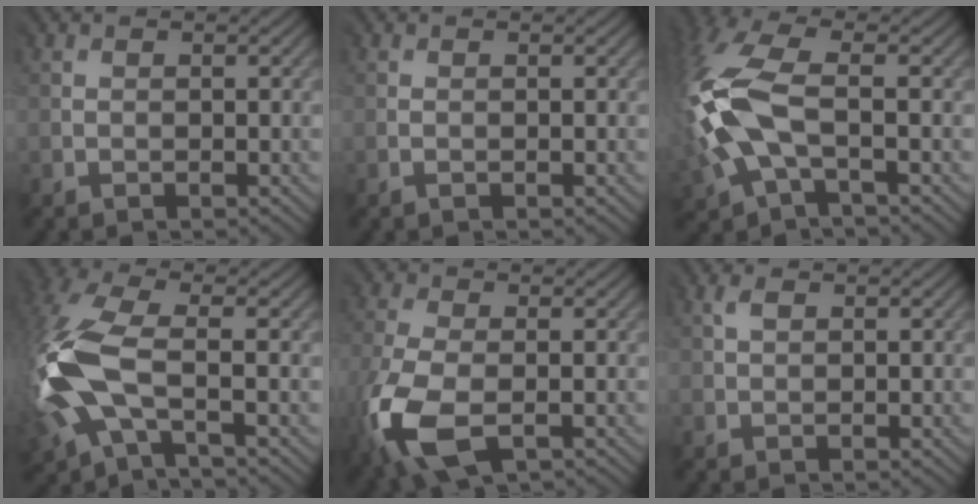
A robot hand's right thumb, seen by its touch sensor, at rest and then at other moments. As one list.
[{"total": 0.0}, {"total": 11.2, "force": [-0.2, 5.6, 9.7], "torque": [-0.270, 0.012, -0.013]}, {"total": 11.7, "force": [-1.3, 5.7, 10.1], "torque": [-0.275, 0.010, -0.038]}, {"total": 10.4, "force": [-3.9, 6.0, 7.6], "torque": [-0.223, -0.032, -0.068]}, {"total": 1.4, "force": [1.0, 0.8, 0.6], "torque": [-0.013, 0.002, 0.020]}]